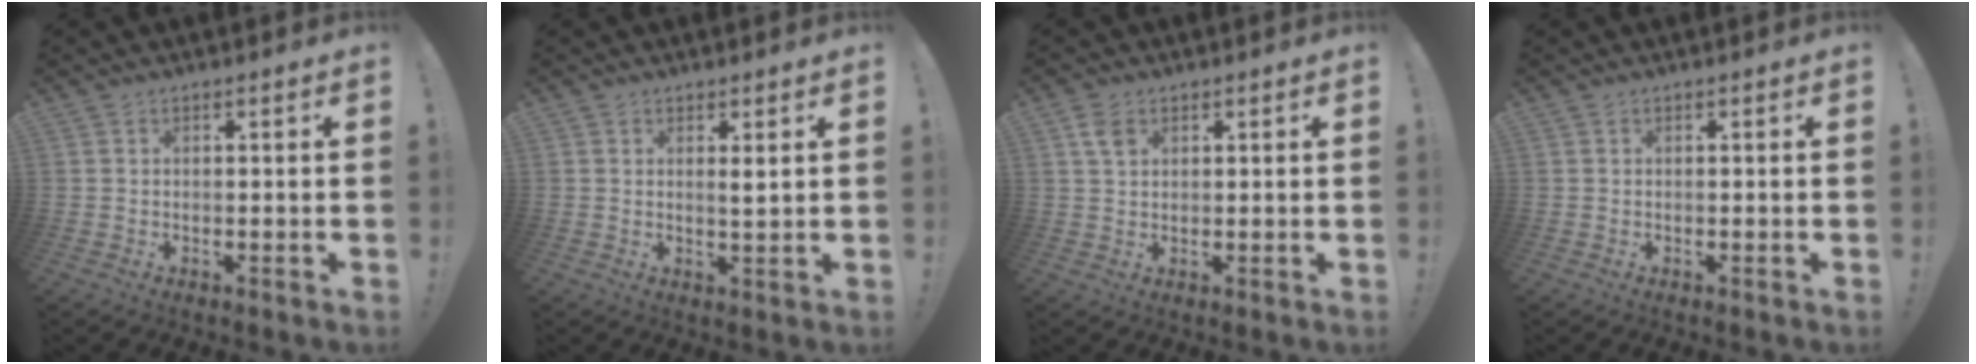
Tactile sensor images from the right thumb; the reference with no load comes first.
{"total": 2.1, "force": [0.9, 0.1, 1.9], "torque": [-0.020, -0.012, 0.010]}
{"total": 3.3, "force": [1.6, 2.3, 1.8], "torque": [-0.027, -0.001, 0.031]}
{"total": 0.0}